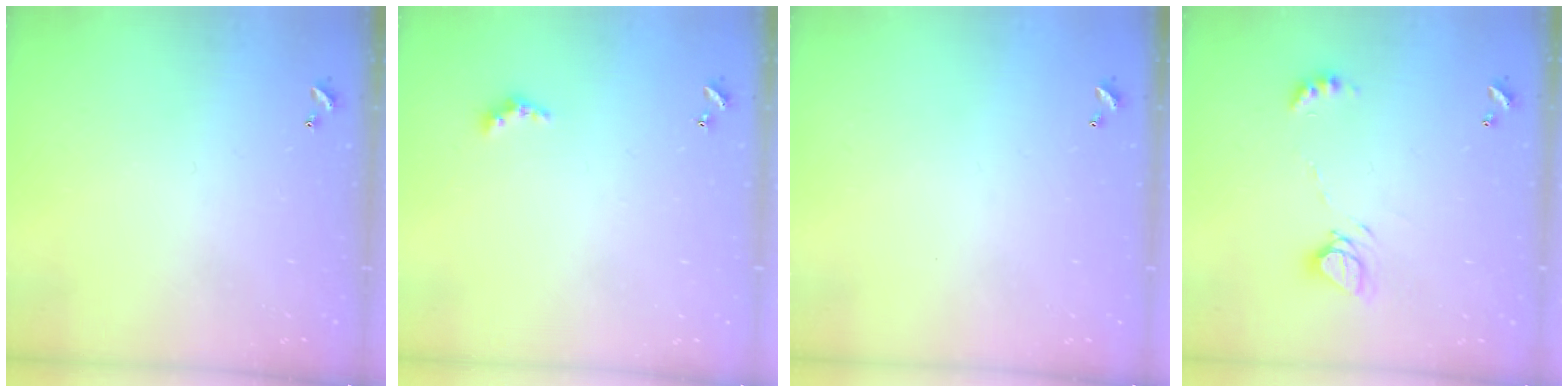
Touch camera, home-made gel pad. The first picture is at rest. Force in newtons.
{"total": 2.4, "press": 2.3, "slide": 0.5}
{"total": 2.9, "press": 2.9, "slide": 0.1}
{"total": 8.6, "press": 8.6, "slide": 1.0}